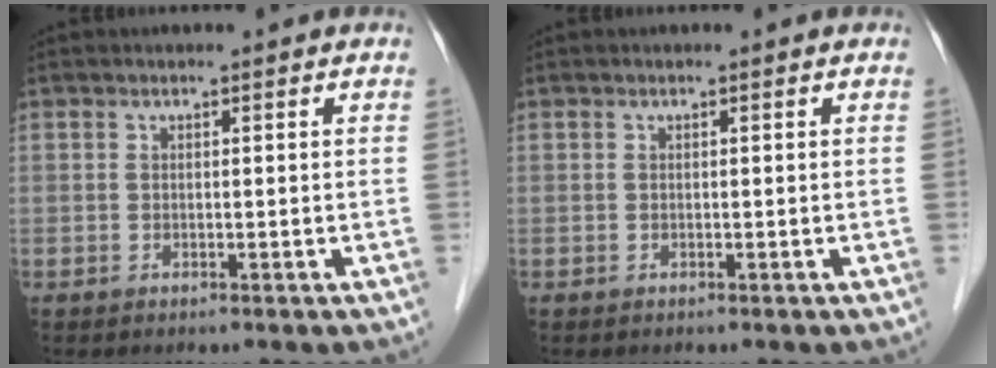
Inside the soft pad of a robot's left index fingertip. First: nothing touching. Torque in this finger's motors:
{"motor_torque": [-0.03, 0.03, 0.00, 0.00]}